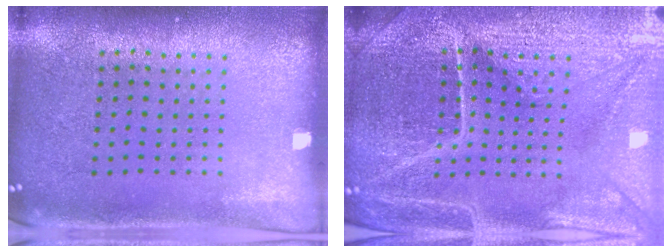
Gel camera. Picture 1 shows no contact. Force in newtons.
{"total": 4.7, "press": 4.5, "slide": 1.4}